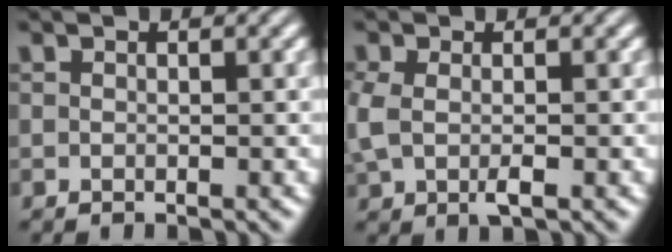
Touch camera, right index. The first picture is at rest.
{"total": 1.8, "force": [0.5, 0.8, 1.6], "torque": [-0.050, -0.014, 0.017]}